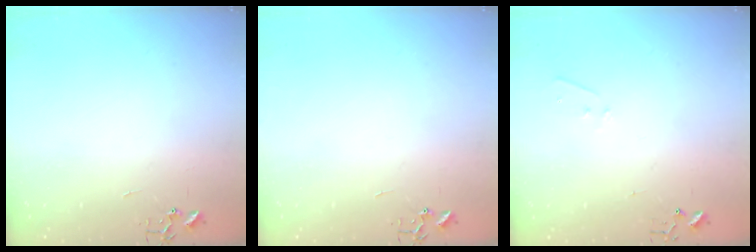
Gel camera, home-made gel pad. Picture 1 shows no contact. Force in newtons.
{"total": 0.0}
{"total": 4.2, "press": 4.1, "slide": 0.6}